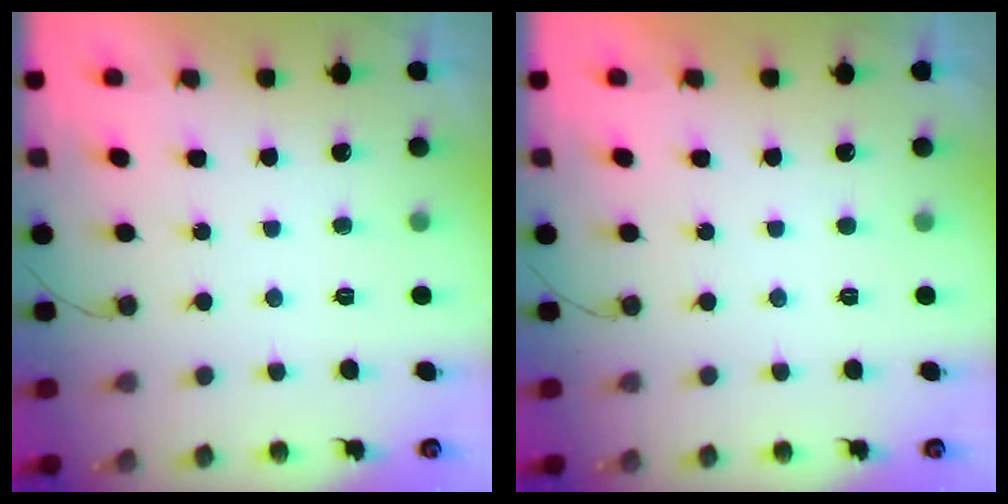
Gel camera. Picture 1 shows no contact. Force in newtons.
{"total": 0.0}